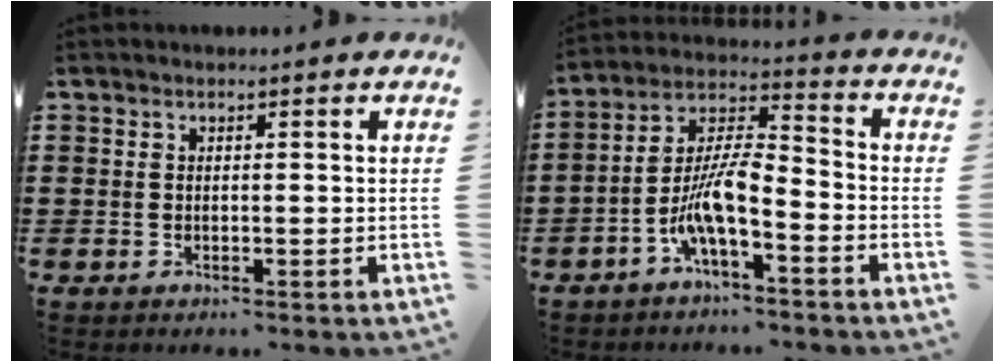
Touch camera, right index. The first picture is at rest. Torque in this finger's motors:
{"motor_torque": [1.19, -0.94, 0.48, 0.21]}